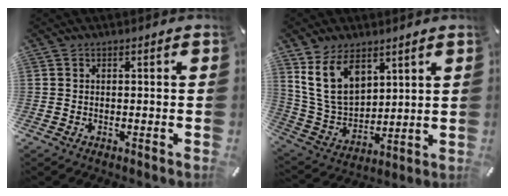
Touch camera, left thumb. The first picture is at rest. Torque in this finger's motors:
{"motor_torque": [2.29, 1.52, 1.40, -1.36, 0.21]}